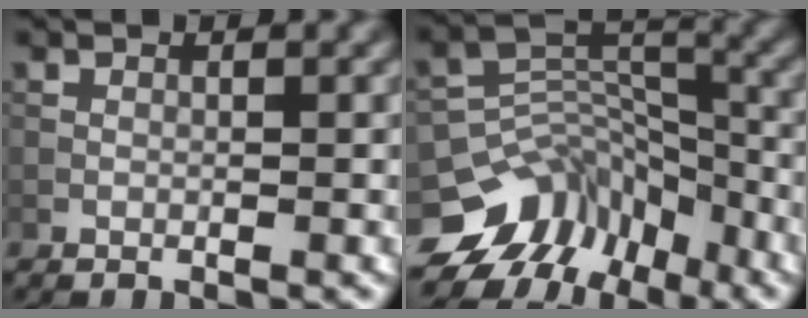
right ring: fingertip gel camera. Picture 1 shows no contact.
{"total": 10.4, "force": [-7.0, 6.6, 3.8], "torque": [-0.055, 0.031, -0.111]}